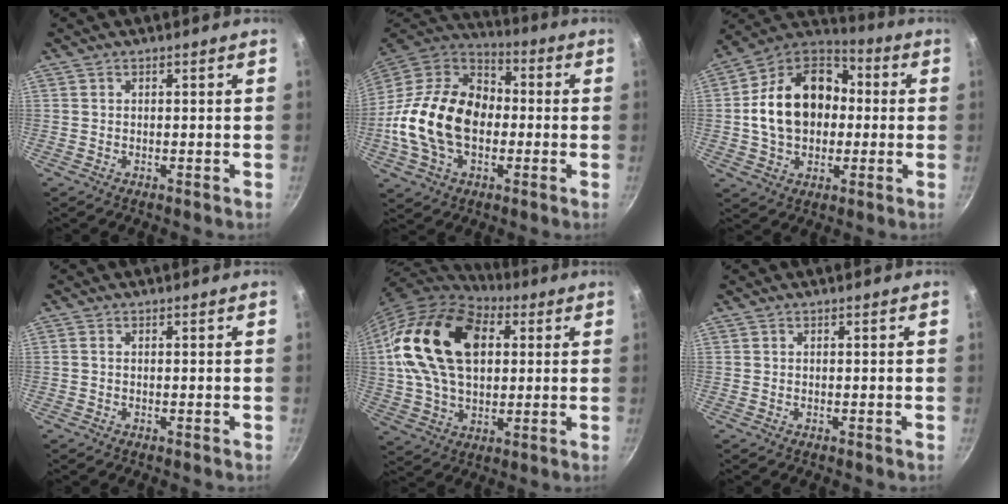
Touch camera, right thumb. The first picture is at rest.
{"total": 22.4, "force": [-2.4, 15.4, 16.1], "torque": [-0.267, 0.036, -0.053]}
{"total": 19.8, "force": [0.4, 14.7, 13.2], "torque": [-0.203, 0.044, -0.003]}
{"total": 0.5, "force": [-0.1, 0.3, 0.4], "torque": [-0.008, 0.003, -0.003]}
{"total": 22.7, "force": [5.0, 14.7, 16.5], "torque": [-0.280, 0.009, 0.081]}
{"total": 0.0}